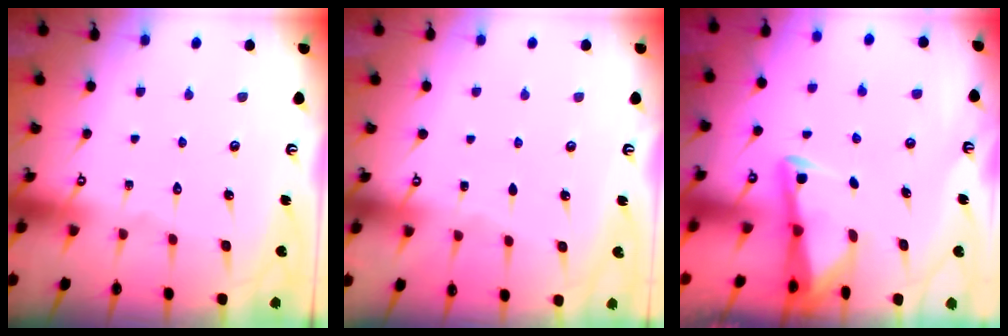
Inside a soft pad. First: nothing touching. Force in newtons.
{"total": 2.4, "press": 2.4, "slide": 0.3}
{"total": 3.0, "press": 3.0, "slide": 0.4}